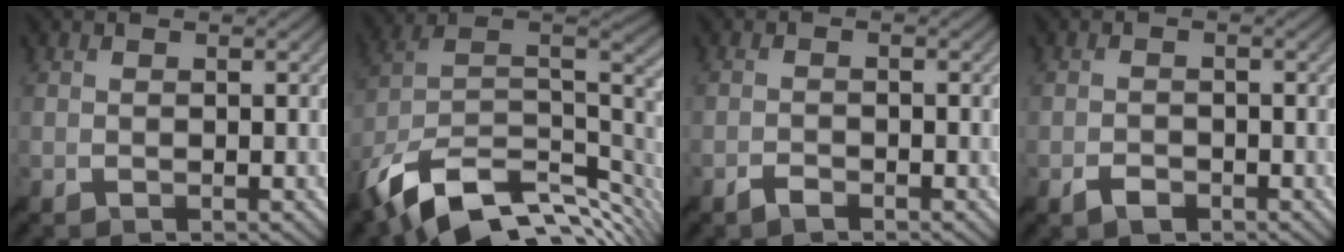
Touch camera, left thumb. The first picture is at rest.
{"total": 14.7, "force": [-6.8, 8.2, 10.1], "torque": [-0.236, -0.026, -0.111]}
{"total": 1.4, "force": [-1.3, 0.3, 0.5], "torque": [-0.008, 0.002, -0.026]}
{"total": 1.6, "force": [-1.3, 0.8, 0.4], "torque": [-0.006, -0.002, -0.025]}